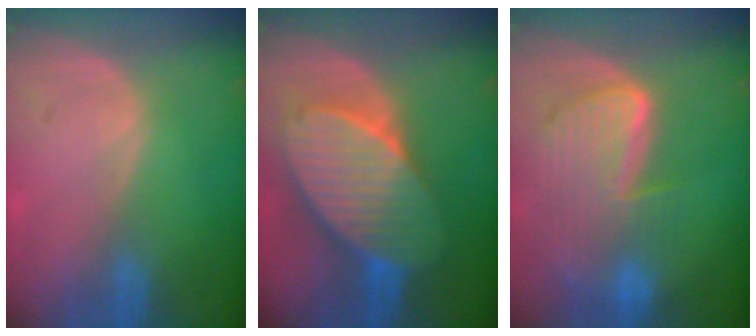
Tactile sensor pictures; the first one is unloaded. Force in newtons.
{"total": 10.9, "press": 10.9, "slide": 0.7}
{"total": 9.8, "press": 8.2, "slide": 5.2}